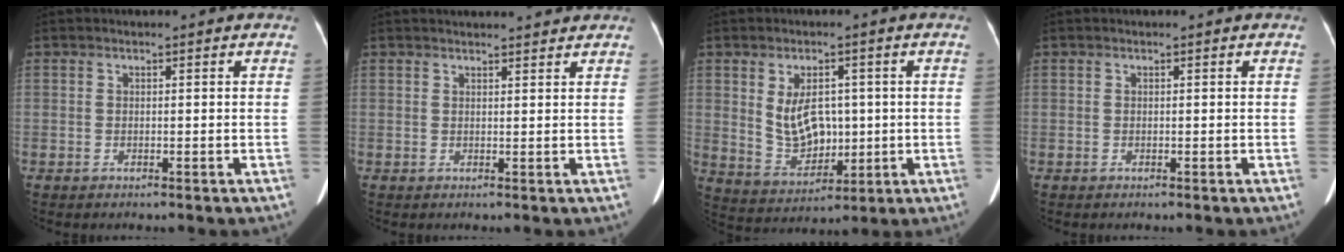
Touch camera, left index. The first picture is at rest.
{"total": 7.0, "force": [6.6, 1.0, 1.9], "torque": [-0.021, 0.021, 0.075]}
{"total": 7.9, "force": [0.9, 4.9, 6.1], "torque": [-0.122, 0.002, 0.034]}
{"total": 0.0}